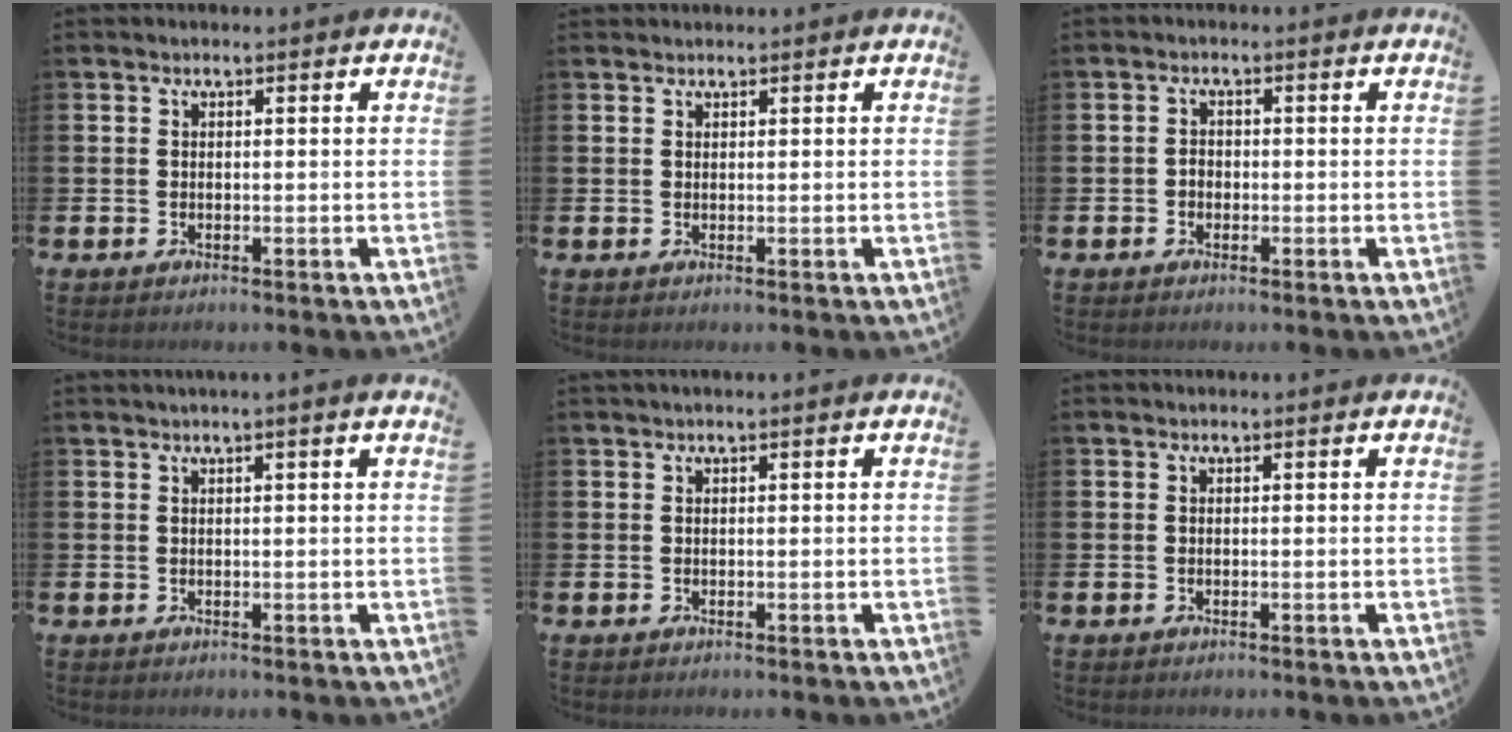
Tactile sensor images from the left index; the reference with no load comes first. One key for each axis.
{"total": 0.8, "fx": 0.8, "fy": 0.1, "fz": 0.0, "tx": 0.008, "ty": -0.002, "tz": 0.013}
{"total": 1.3, "fx": -0.4, "fy": 1.1, "fz": 0.5, "tx": -0.003, "ty": 0.002, "tz": -0.012}
{"total": 0.9, "fx": 0.5, "fy": -0.4, "fz": 0.6, "tx": -0.016, "ty": -0.001, "tz": 0.011}
{"total": 0.0}
{"total": 0.0}